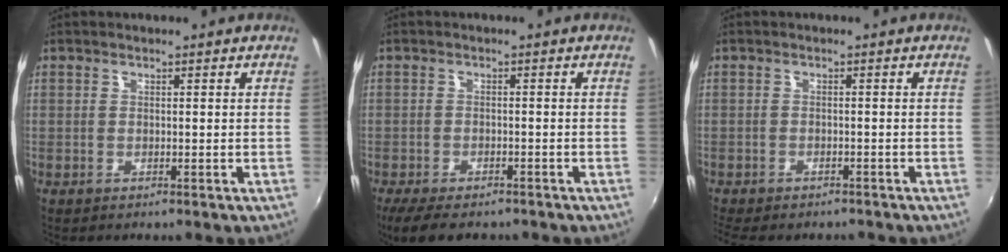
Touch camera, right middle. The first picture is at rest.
{"total": 8.8, "force": [-7.0, 2.8, 4.6], "torque": [-0.104, -0.031, -0.116]}
{"total": 7.1, "force": [-6.0, 2.3, 3.1], "torque": [-0.076, -0.024, -0.091]}